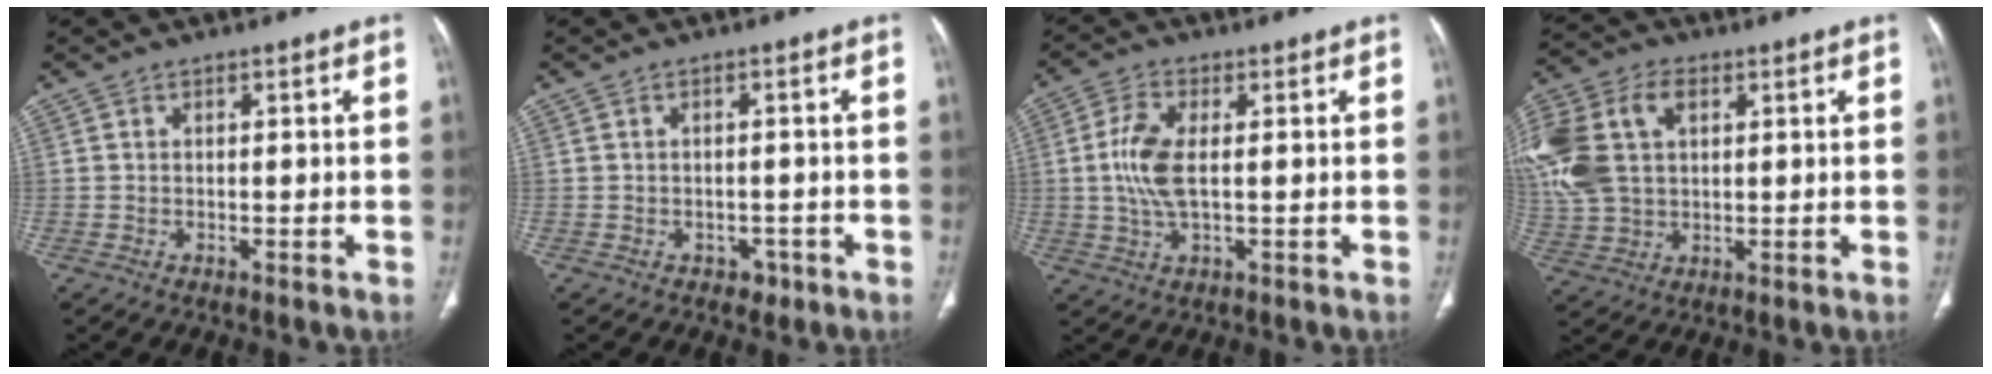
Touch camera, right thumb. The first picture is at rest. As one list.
[{"total": 2.2, "force": [-1.2, 1.7, 0.8], "torque": [-0.001, 0.006, -0.012]}, {"total": 7.7, "force": [0.4, 3.4, 6.9], "torque": [-0.161, 0.000, 0.008]}, {"total": 20.0, "force": [4.9, 13.8, 13.7], "torque": [-0.334, 0.027, 0.097]}]